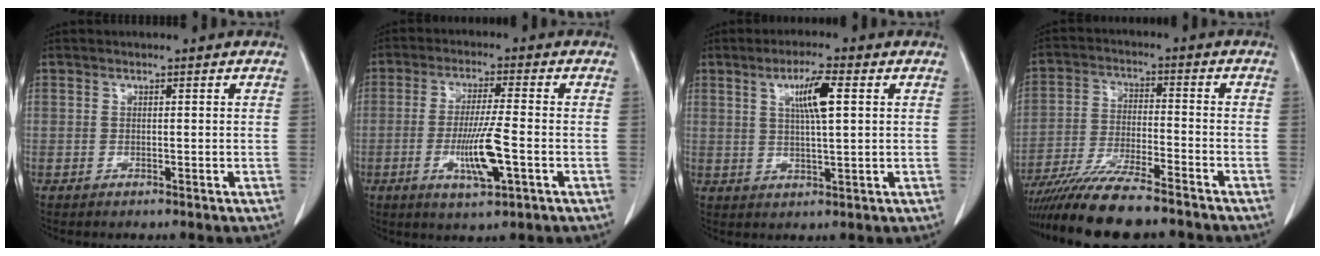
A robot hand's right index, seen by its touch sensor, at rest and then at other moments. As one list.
[{"total": 8.1, "force": [-2.4, 0.4, 7.8], "torque": [-0.146, -0.012, -0.040]}, {"total": 6.1, "force": [2.0, 0.4, 5.7], "torque": [-0.102, 0.002, 0.034]}, {"total": 14.2, "force": [-12.1, 1.3, 7.3], "torque": [-0.130, -0.026, -0.205]}]